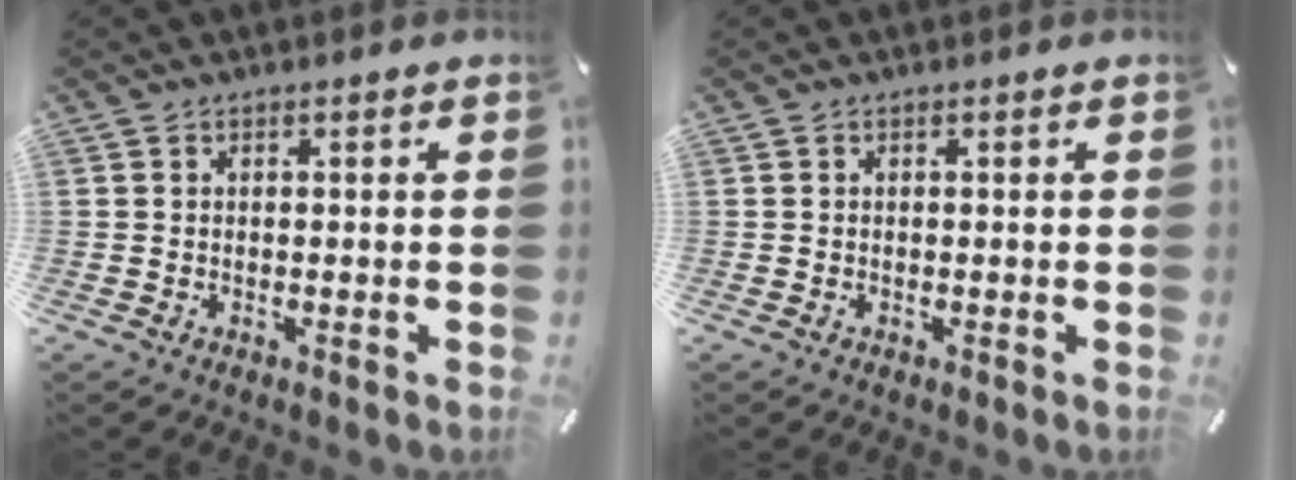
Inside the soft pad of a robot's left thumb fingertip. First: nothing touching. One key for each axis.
{"total": 0.0}